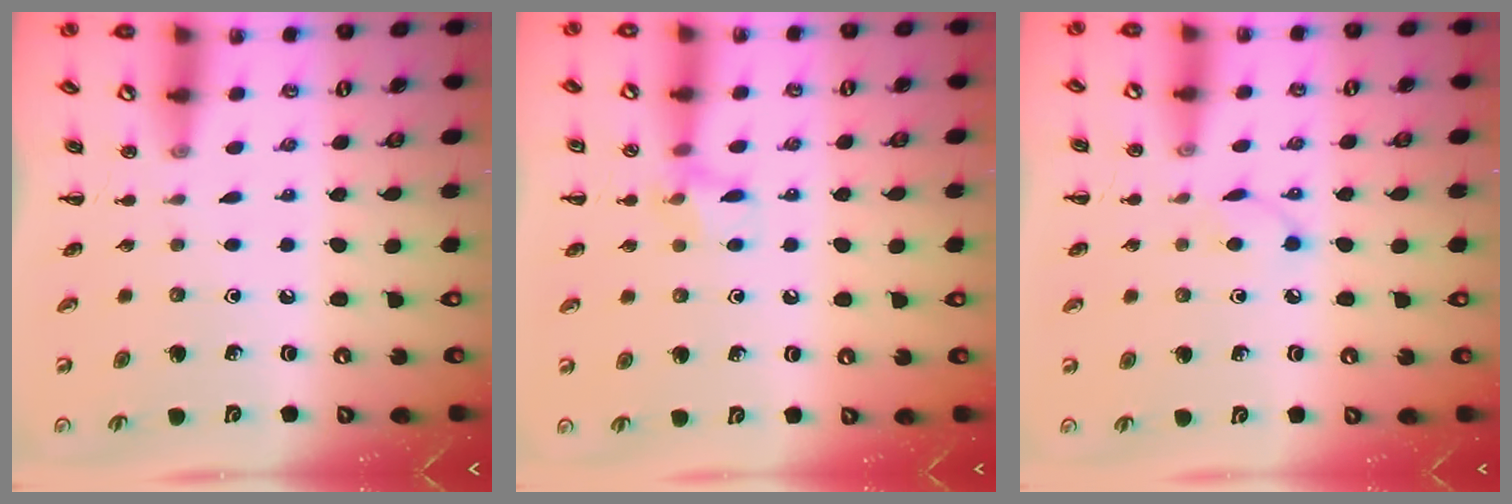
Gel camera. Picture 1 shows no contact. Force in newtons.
{"total": 7.7, "press": 7.6, "slide": 1.6}
{"total": 3.9, "press": 3.7, "slide": 1.2}